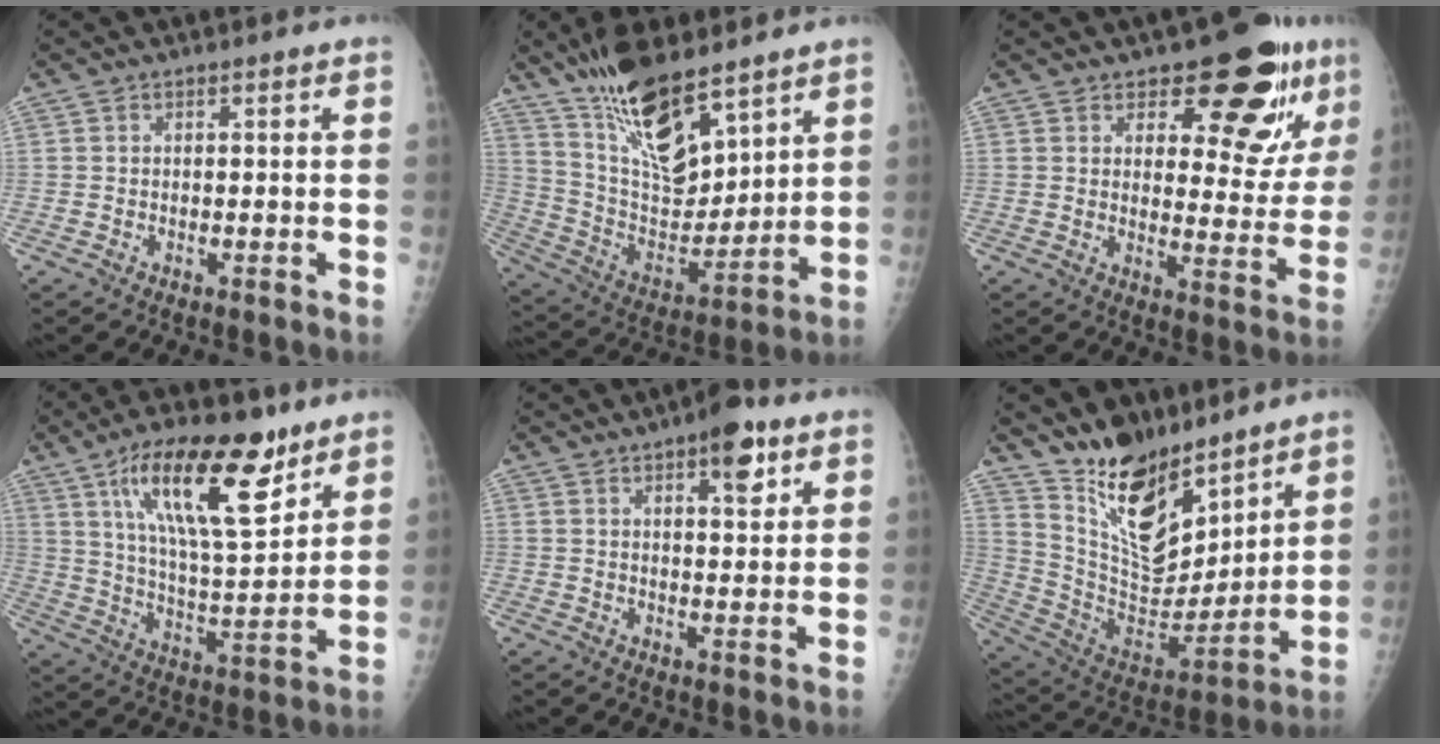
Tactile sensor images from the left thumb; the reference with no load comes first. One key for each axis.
{"total": 18.5, "fx": 13.0, "fy": 6.6, "fz": 11.4, "tx": -0.165, "ty": -0.075, "tz": 0.247}
{"total": 15.3, "fx": 8.7, "fy": 6.7, "fz": 10.6, "tx": -0.081, "ty": -0.052, "tz": 0.118}
{"total": 19.9, "fx": 11.2, "fy": 6.8, "fz": 14.9, "tx": -0.219, "ty": -0.054, "tz": 0.197}
{"total": 7.2, "fx": 3.9, "fy": 2.6, "fz": 5.4, "tx": -0.058, "ty": -0.016, "tz": 0.050}
{"total": 17.8, "fx": 13.1, "fy": 7.6, "fz": 9.3, "tx": -0.110, "ty": -0.093, "tz": 0.248}